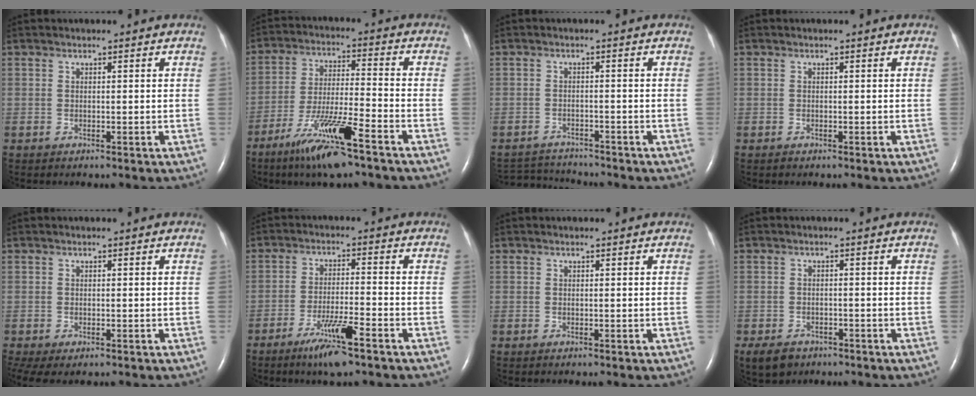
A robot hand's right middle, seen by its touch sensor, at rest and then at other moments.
{"total": 12.2, "force": [-7.8, 0.5, 9.3], "torque": [-0.183, -0.029, -0.143]}
{"total": 4.8, "force": [-4.8, -0.1, -0.4], "torque": [-0.003, -0.006, -0.079]}
{"total": 0.0}
{"total": 4.3, "force": [-2.6, 2.0, 2.8], "torque": [-0.056, -0.013, -0.041]}
{"total": 7.5, "force": [-4.9, 0.2, 5.6], "torque": [-0.111, -0.015, -0.087]}
{"total": 0.0}
{"total": 4.9, "force": [-3.3, 3.2, 1.7], "torque": [-0.033, -0.002, -0.049]}